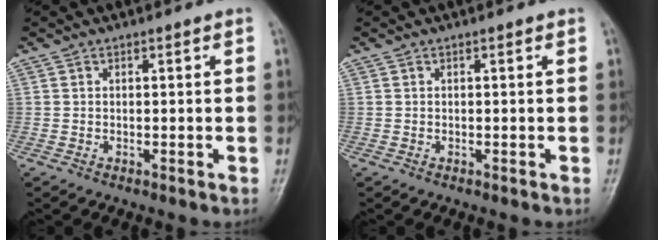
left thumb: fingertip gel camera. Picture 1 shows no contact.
{"total": 0.0}